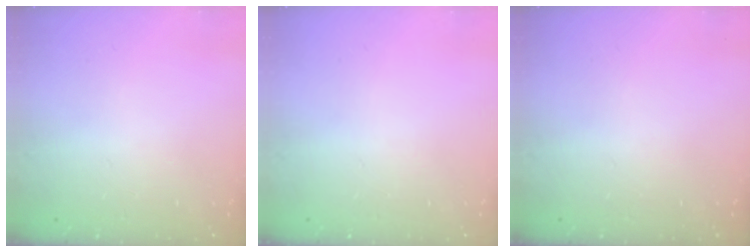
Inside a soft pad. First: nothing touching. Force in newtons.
{"total": 0.0}
{"total": 0.0}